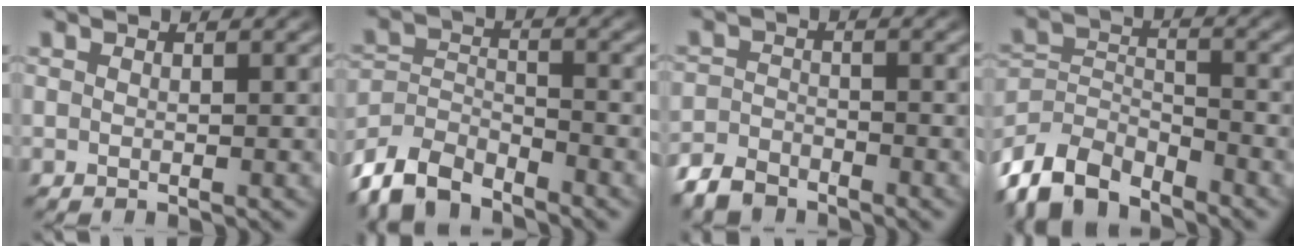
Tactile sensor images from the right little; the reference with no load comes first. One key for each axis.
{"total": 6.6, "fx": -4.6, "fy": 3.9, "fz": 2.7, "tx": -0.064, "ty": -0.027, "tz": -0.073}
{"total": 3.6, "fx": -3.3, "fy": 1.4, "fz": 0.6, "tx": -0.007, "ty": -0.012, "tz": -0.056}
{"total": 7.9, "fx": -4.6, "fy": 5.1, "fz": 3.8, "tx": -0.094, "ty": -0.045, "tz": -0.066}